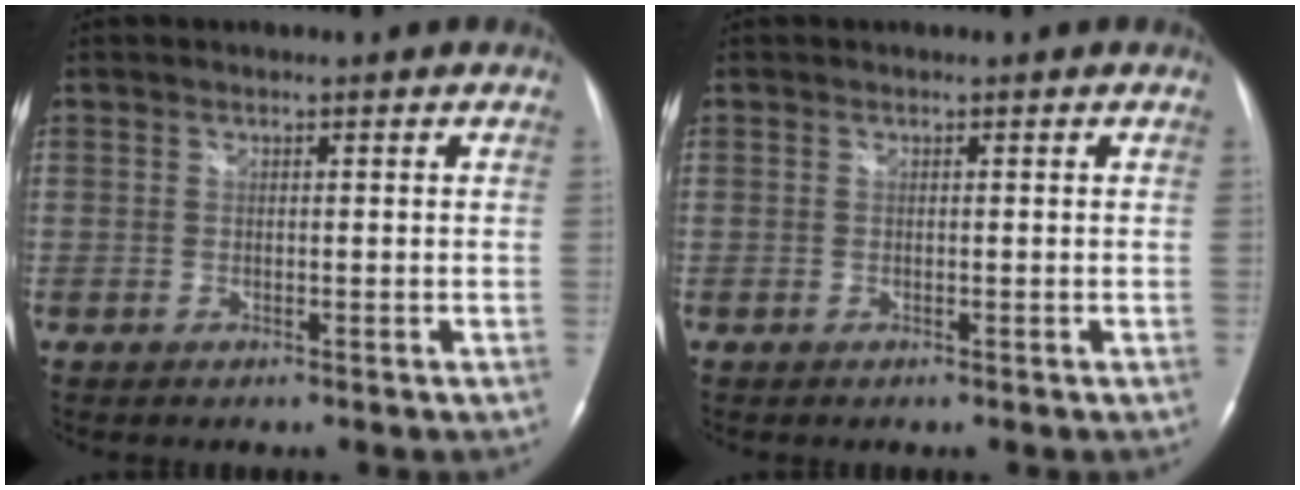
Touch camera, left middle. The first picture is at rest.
{"total": 0.0}